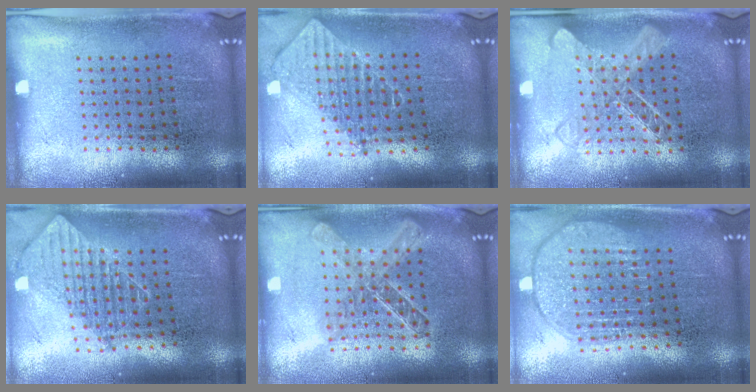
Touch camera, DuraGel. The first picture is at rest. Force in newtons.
{"total": 2.0, "press": 1.6, "slide": 1.2}
{"total": 1.4, "press": 1.4, "slide": 0.4}
{"total": 1.9, "press": 1.4, "slide": 1.2}
{"total": 1.9, "press": 1.6, "slide": 1.0}
{"total": 1.8, "press": 1.5, "slide": 1.0}